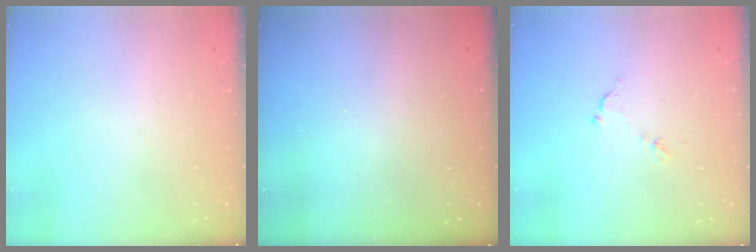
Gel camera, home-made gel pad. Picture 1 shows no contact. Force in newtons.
{"total": 3.0, "press": 3.0, "slide": 0.1}
{"total": 6.3, "press": 6.3, "slide": 0.2}